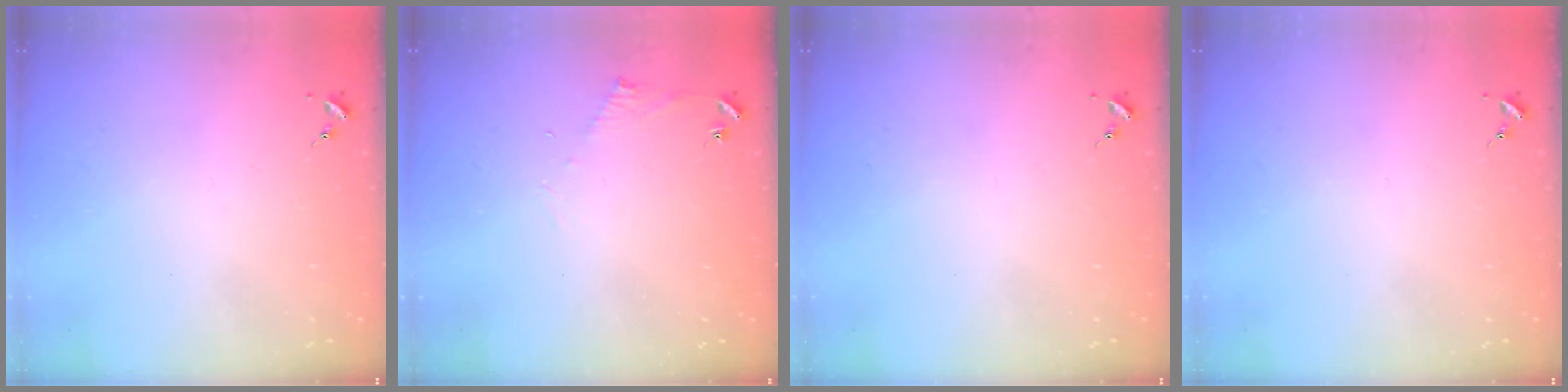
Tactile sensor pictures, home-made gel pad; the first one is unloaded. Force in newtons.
{"total": 5.1, "press": 5.1, "slide": 0.5}
{"total": 0.0}
{"total": 0.0}